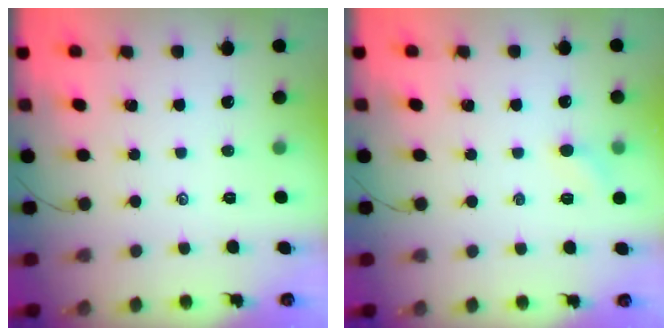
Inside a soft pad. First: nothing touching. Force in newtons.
{"total": 5.2, "press": 5.0, "slide": 1.5}